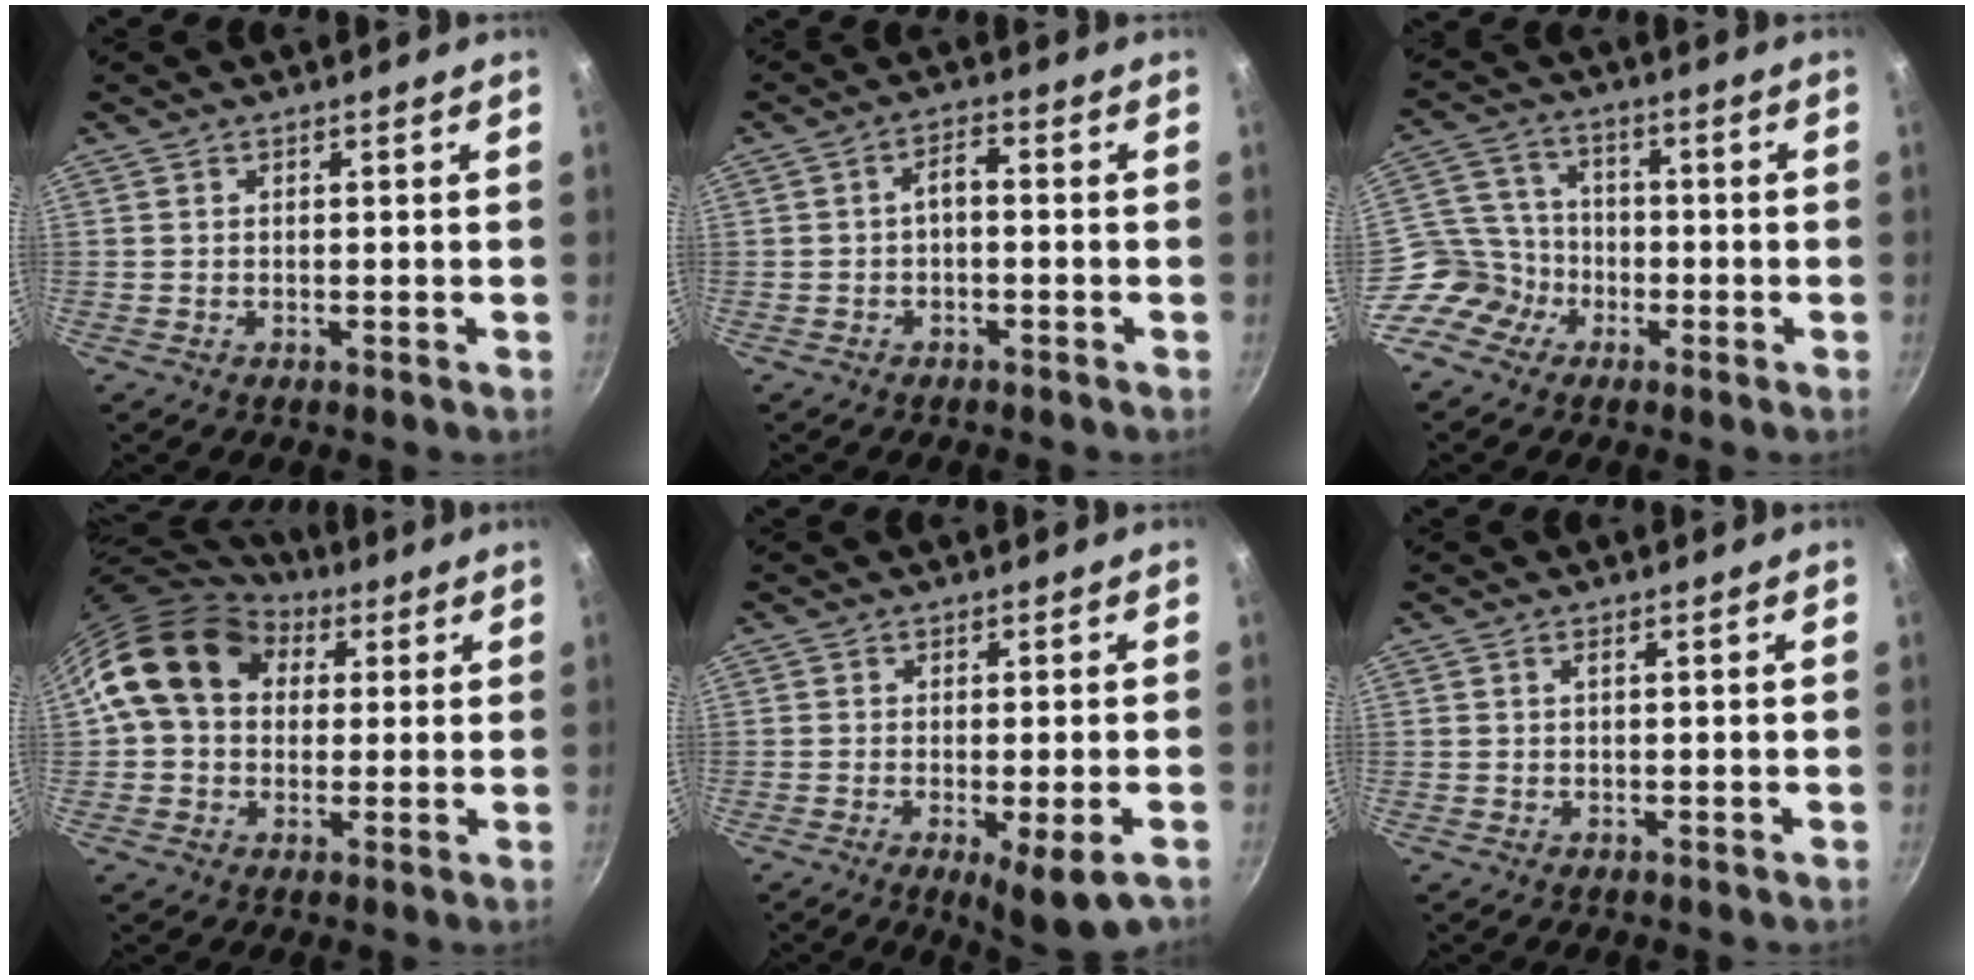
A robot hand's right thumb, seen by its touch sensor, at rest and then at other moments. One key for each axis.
{"total": 3.0, "fx": -0.8, "fy": 1.4, "fz": 2.5, "tx": -0.040, "ty": 0.023, "tz": -0.016}
{"total": 8.7, "fx": -4.2, "fy": 7.3, "fz": 2.3, "tx": -0.004, "ty": 0.049, "tz": -0.092}
{"total": 14.9, "fx": 5.2, "fy": 11.4, "fz": 8.0, "tx": -0.112, "ty": 0.014, "tz": 0.078}
{"total": 6.9, "fx": -2.7, "fy": 1.3, "fz": 6.2, "tx": -0.094, "ty": -0.003, "tz": -0.034}
{"total": 0.5, "fx": 0.1, "fy": 0.1, "fz": 0.5, "tx": -0.009, "ty": 0.002, "tz": 0.002}